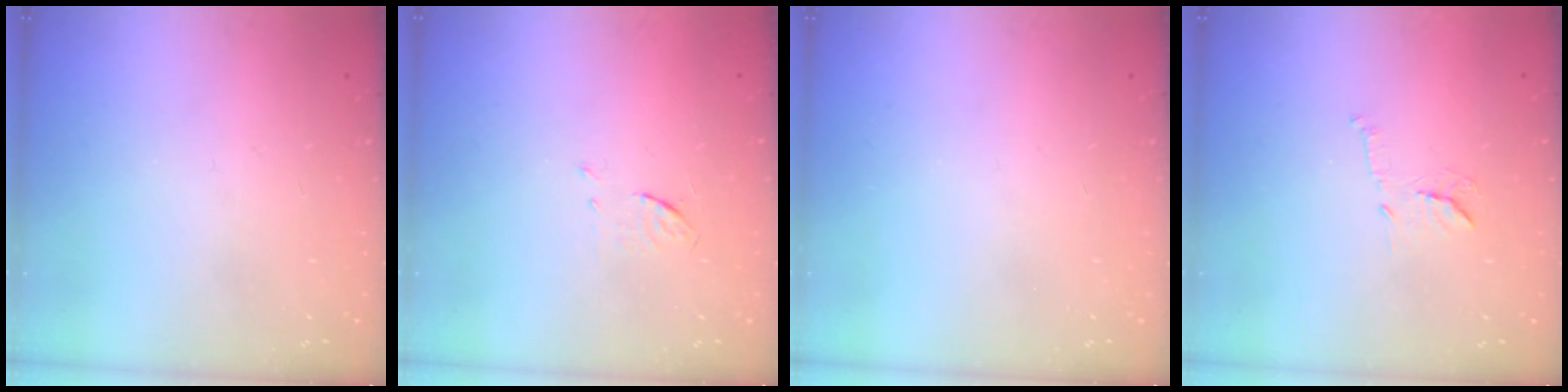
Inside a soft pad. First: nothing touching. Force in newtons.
{"total": 3.6, "press": 3.4, "slide": 1.4}
{"total": 0.0}
{"total": 9.1, "press": 9.1, "slide": 0.5}